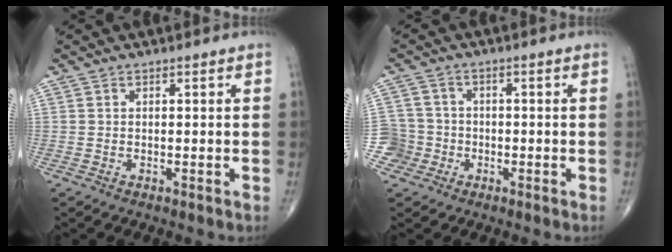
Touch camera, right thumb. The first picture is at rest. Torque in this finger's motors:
{"motor_torque": [-0.03, -0.06, 0.28, 0.07, -0.01]}